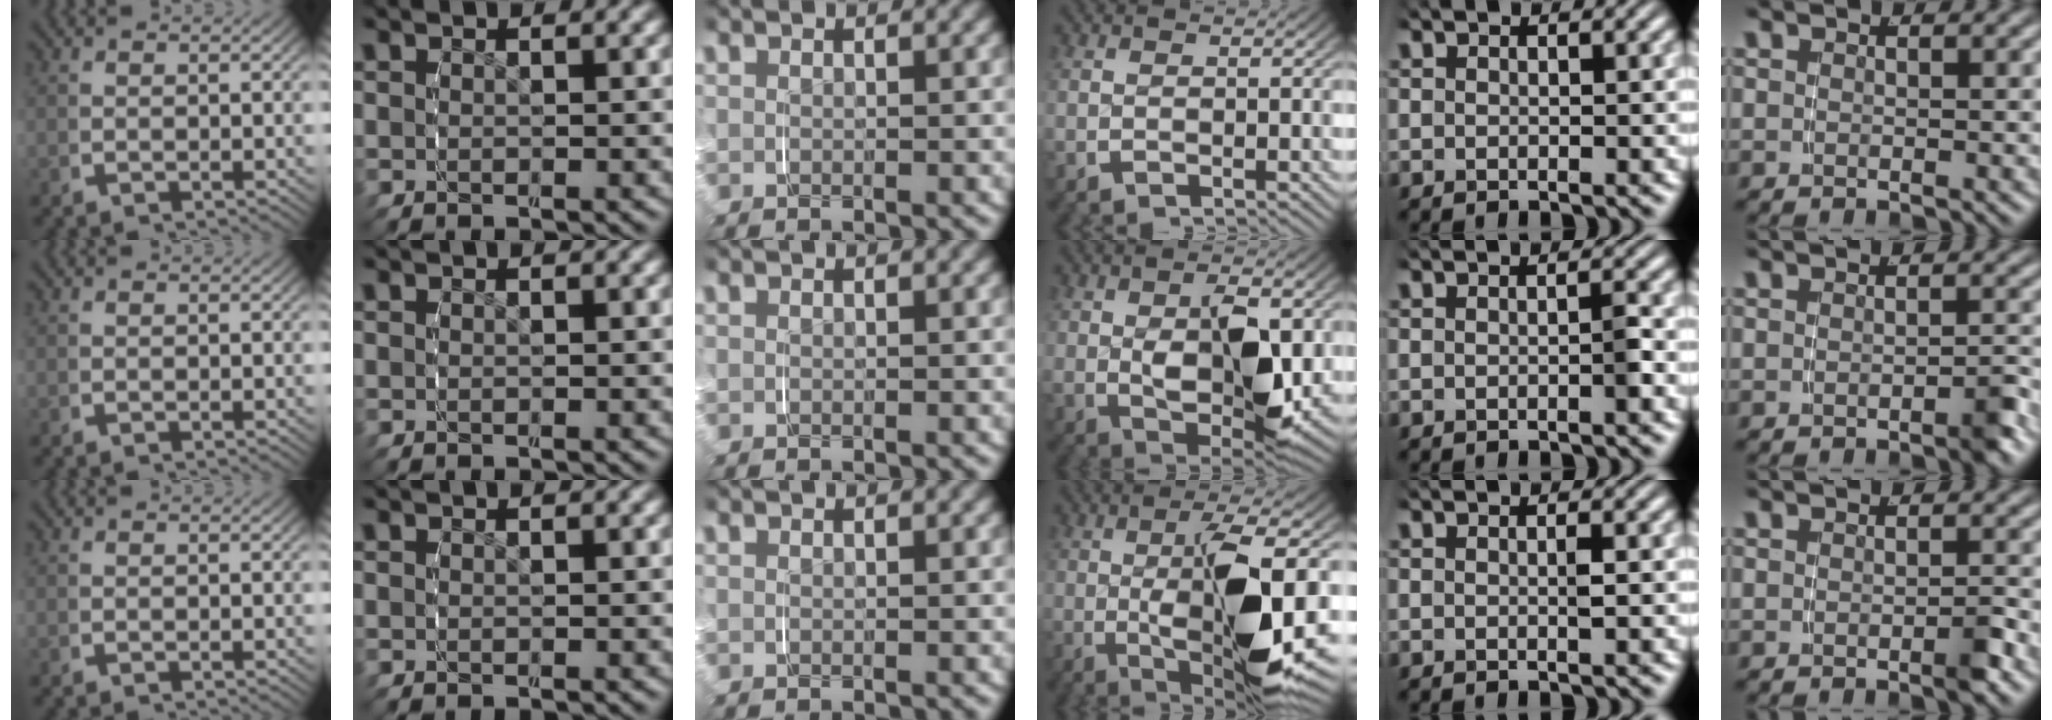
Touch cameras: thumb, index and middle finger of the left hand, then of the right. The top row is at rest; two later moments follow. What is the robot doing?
{"motion": "grasp_and_lifting", "object": "jar lid"}